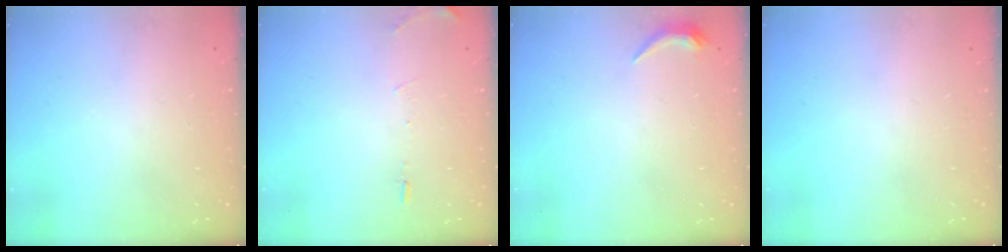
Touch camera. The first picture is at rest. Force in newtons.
{"total": 6.1, "press": 5.9, "slide": 1.7}
{"total": 4.6, "press": 4.5, "slide": 0.9}
{"total": 0.0}